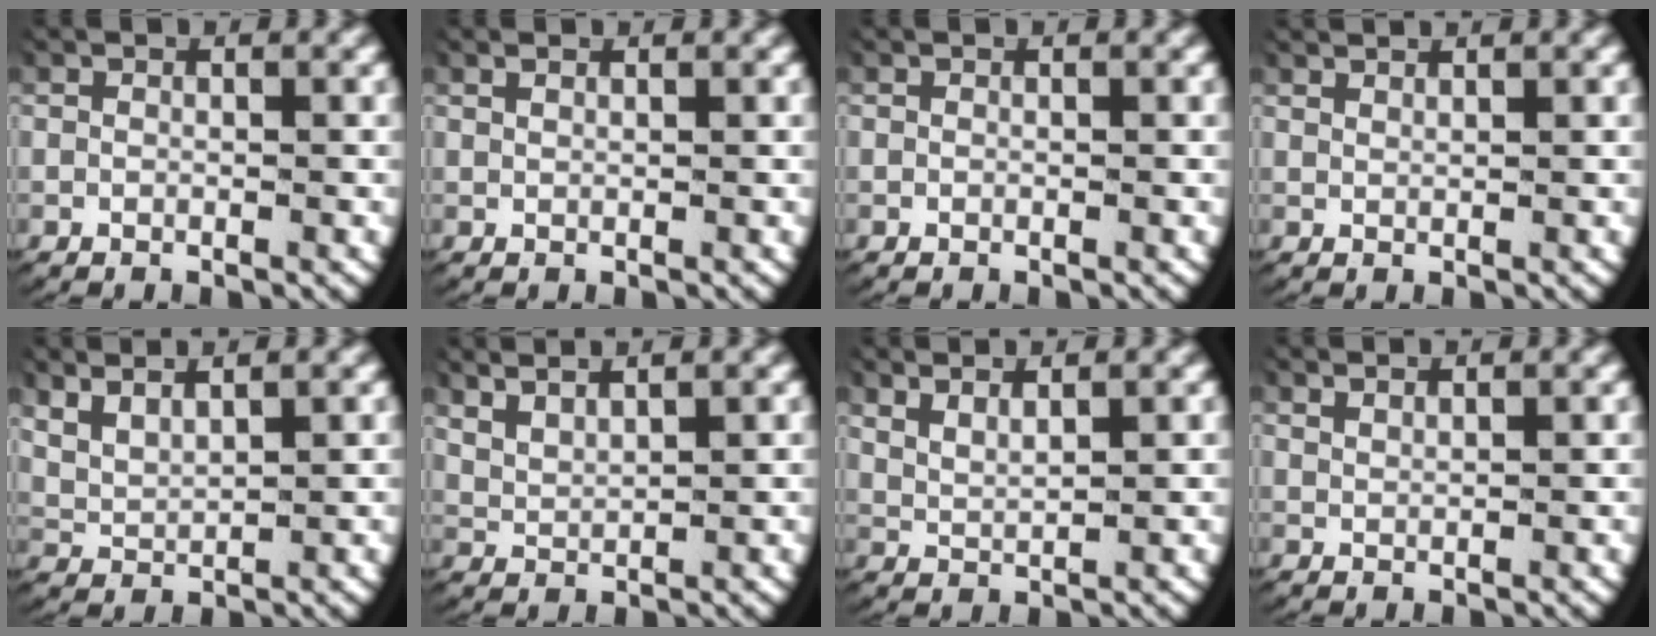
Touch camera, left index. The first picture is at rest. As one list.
[{"total": 0.7, "force": [0.6, -0.3, 0.1], "torque": [-0.006, 0.000, 0.015]}, {"total": 0.0}, {"total": 1.6, "force": [1.6, -0.3, 0.2], "torque": [-0.005, -0.001, 0.032]}, {"total": 4.0, "force": [2.1, 2.8, 1.9], "torque": [-0.064, -0.006, 0.039]}, {"total": 3.2, "force": [2.5, 1.5, 1.3], "torque": [-0.044, -0.005, 0.050]}, {"total": 2.7, "force": [2.0, 1.2, 1.4], "torque": [-0.040, -0.004, 0.038]}, {"total": 1.7, "force": [1.6, -0.2, 0.2], "torque": [-0.009, -0.001, 0.034]}]